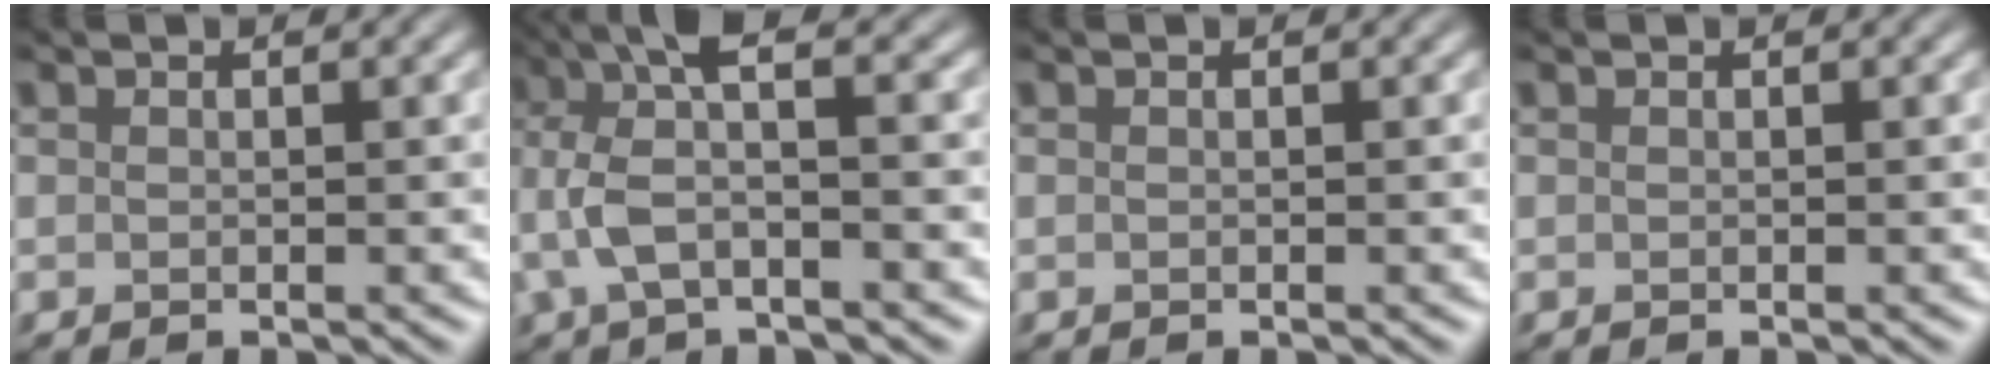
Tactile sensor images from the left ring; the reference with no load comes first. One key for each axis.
{"total": 5.1, "fx": 0.0, "fy": 1.8, "fz": 4.7, "tx": -0.110, "ty": 0.016, "tz": -0.010}
{"total": 0.0}
{"total": 0.0}